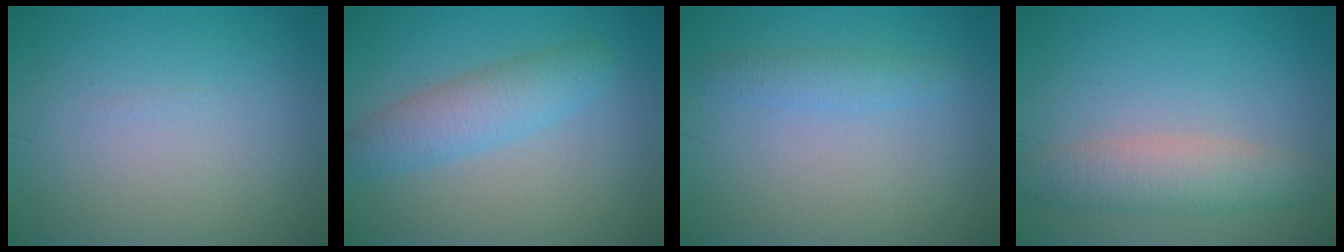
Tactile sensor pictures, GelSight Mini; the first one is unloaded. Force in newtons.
{"total": 3.8, "press": 3.8, "slide": 0.1}
{"total": 1.8, "press": 1.8, "slide": 0.1}
{"total": 3.8, "press": 3.8, "slide": 0.5}